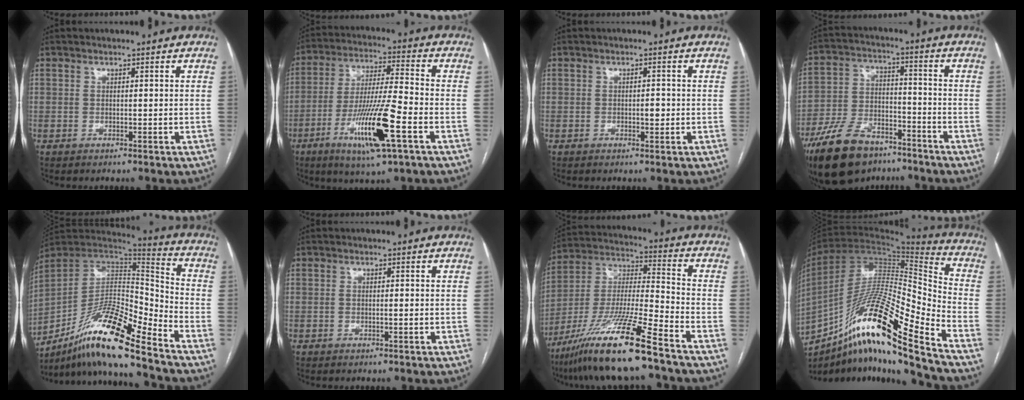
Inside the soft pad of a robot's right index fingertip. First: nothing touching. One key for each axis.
{"total": 14.8, "fx": -6.0, "fy": 0.8, "fz": 13.5, "tx": -0.260, "ty": -0.020, "tz": -0.105}
{"total": 1.7, "fx": -0.2, "fy": 0.6, "fz": 1.5, "tx": -0.023, "ty": 0.001, "tz": -0.003}
{"total": 15.3, "fx": -11.0, "fy": 7.3, "fz": 7.8, "tx": -0.157, "ty": 0.005, "tz": -0.192}
{"total": 18.2, "fx": -13.4, "fy": 1.1, "fz": 12.2, "tx": -0.236, "ty": 0.001, "tz": -0.245}
{"total": 0.8, "fx": -0.1, "fy": 0.1, "fz": 0.8, "tx": -0.014, "ty": -0.001, "tz": -0.002}
{"total": 18.2, "fx": -12.9, "fy": -0.3, "fz": 12.8, "tx": -0.273, "ty": -0.031, "tz": -0.240}
{"total": 23.3, "fx": -14.6, "fy": 0.5, "fz": 18.1, "tx": -0.318, "ty": -0.019, "tz": -0.266}